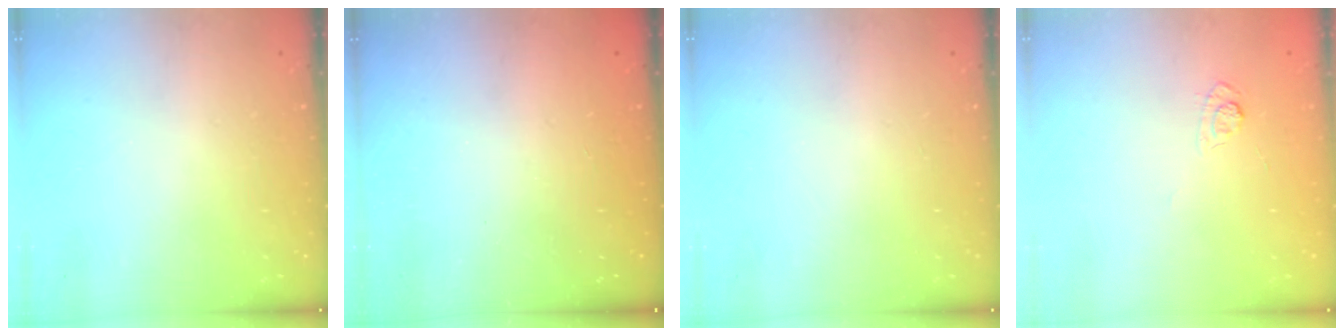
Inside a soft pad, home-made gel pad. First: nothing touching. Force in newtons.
{"total": 2.4, "press": 2.3, "slide": 0.8}
{"total": 0.0}
{"total": 4.0, "press": 3.7, "slide": 1.5}